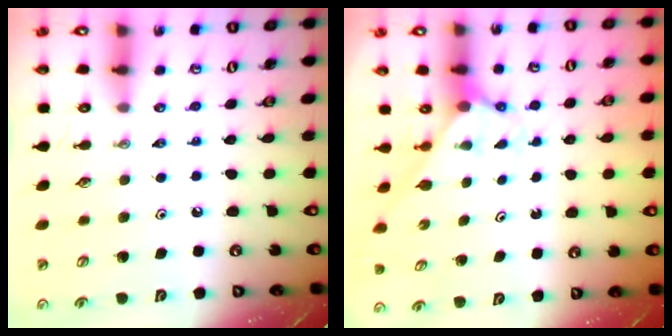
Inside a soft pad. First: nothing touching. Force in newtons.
{"total": 2.5, "press": 2.5, "slide": 0.2}